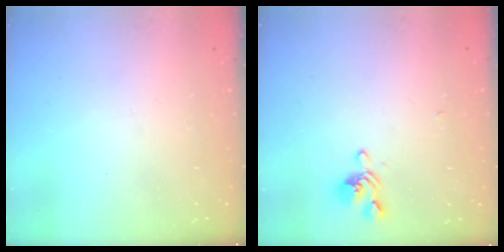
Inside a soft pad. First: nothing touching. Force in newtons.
{"total": 1.3, "press": 0.9, "slide": 1.0}